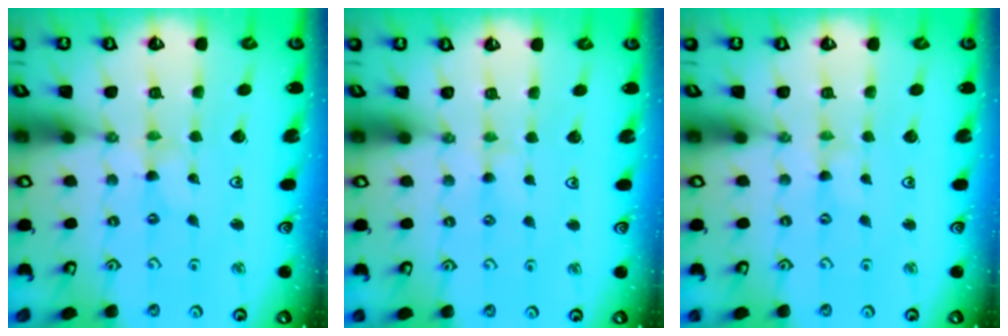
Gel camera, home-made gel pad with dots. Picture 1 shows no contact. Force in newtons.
{"total": 2.1, "press": 2.1, "slide": 0.3}
{"total": 0.0}